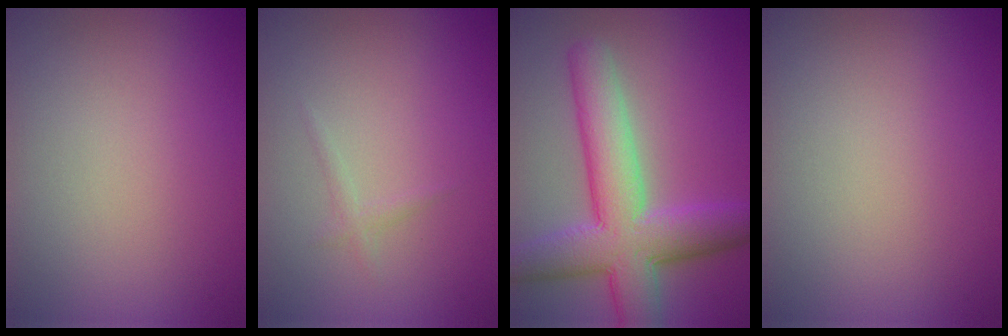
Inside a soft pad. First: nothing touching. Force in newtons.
{"total": 0.8, "press": 0.8, "slide": 0.1}
{"total": 8.9, "press": 8.8, "slide": 0.3}
{"total": 0.0}